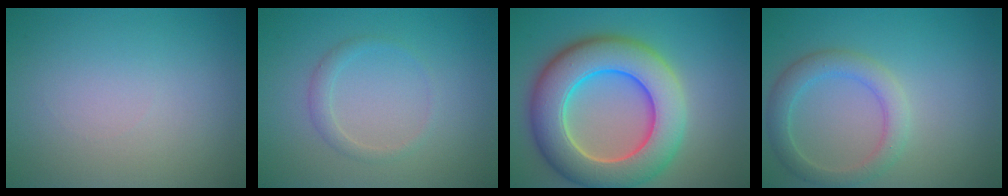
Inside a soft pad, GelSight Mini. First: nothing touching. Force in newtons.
{"total": 1.4, "press": 1.4, "slide": 0.1}
{"total": 10.6, "press": 10.6, "slide": 0.6}
{"total": 3.2, "press": 3.2, "slide": 0.2}